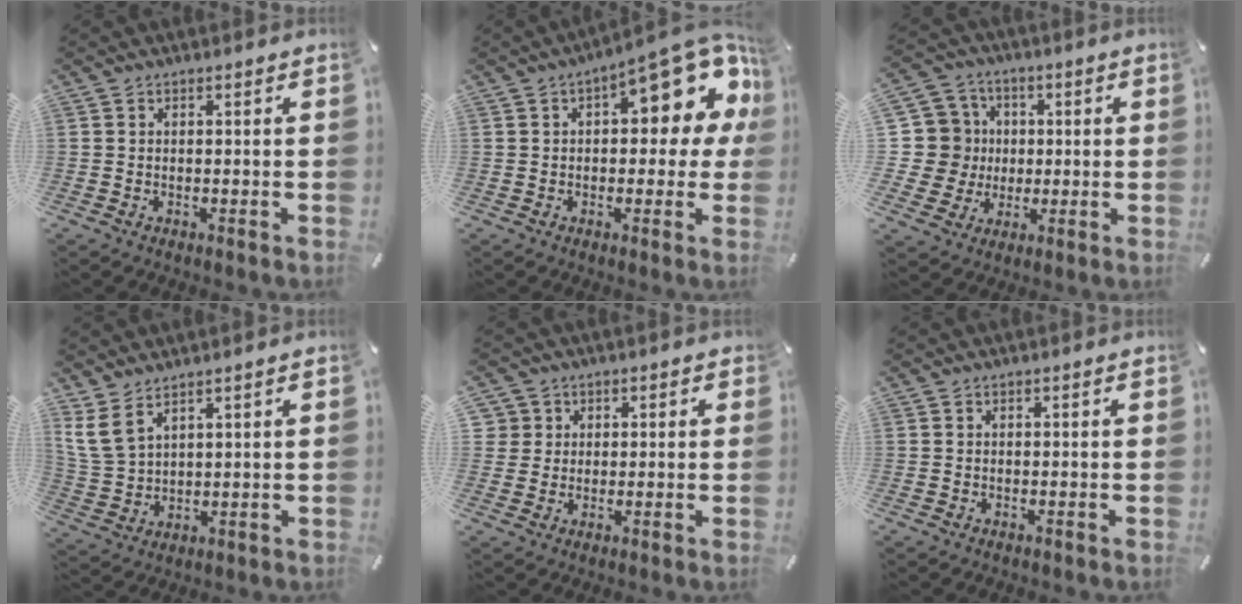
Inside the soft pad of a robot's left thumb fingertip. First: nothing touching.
{"total": 14.8, "force": [5.7, 6.3, 12.1], "torque": [-0.140, -0.041, 0.088]}
{"total": 13.5, "force": [0.0, 13.0, 3.6], "torque": [-0.076, 0.008, 0.006]}
{"total": 7.1, "force": [4.9, 3.5, 3.7], "torque": [-0.098, -0.017, 0.092]}
{"total": 4.8, "force": [1.2, 4.7, 0.5], "torque": [-0.008, 0.007, 0.022]}
{"total": 0.0}